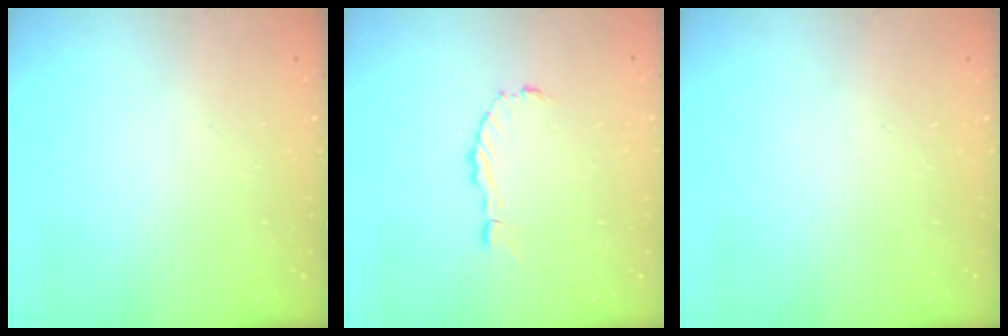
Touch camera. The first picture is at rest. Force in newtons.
{"total": 0.0}
{"total": 0.0}